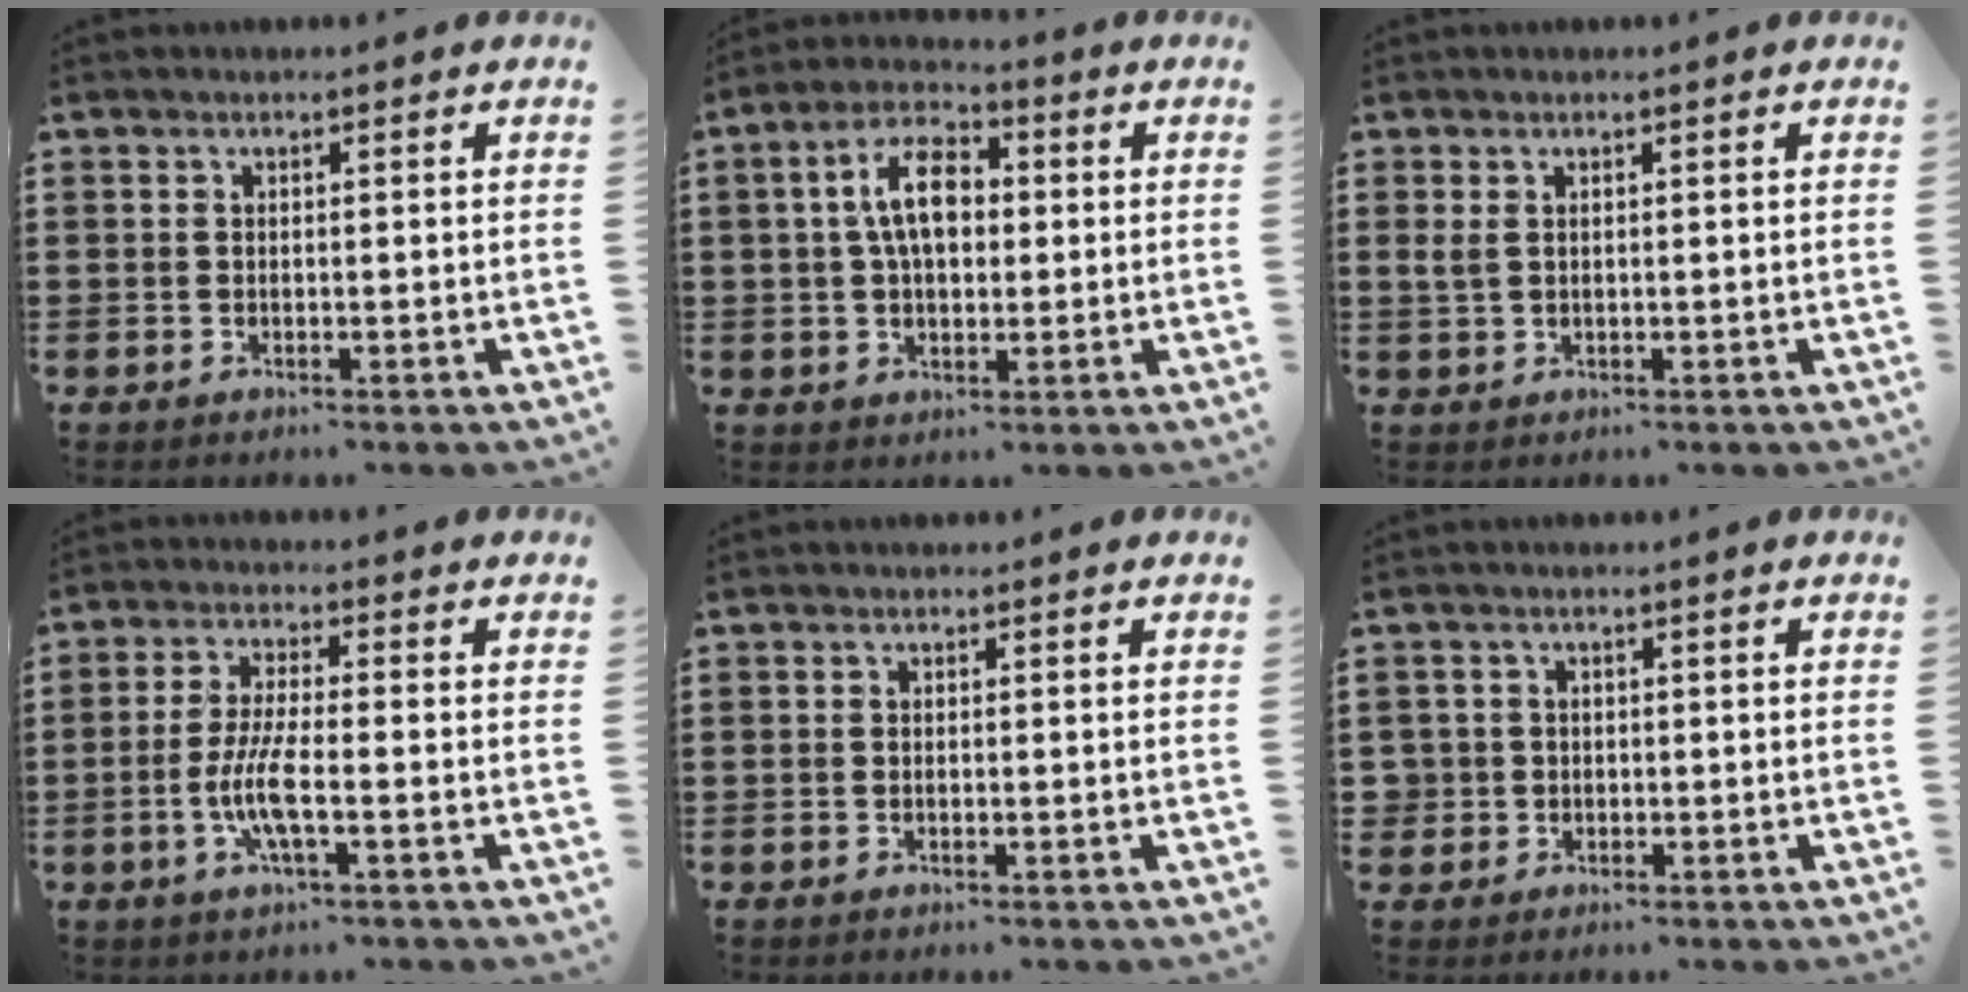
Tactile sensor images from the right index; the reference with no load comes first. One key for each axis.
{"total": 8.5, "fx": 1.1, "fy": 4.5, "fz": 7.1, "tx": -0.139, "ty": 0.014, "tz": 0.013}
{"total": 1.5, "fx": 0.5, "fy": 0.9, "fz": 1.0, "tx": -0.030, "ty": 0.003, "tz": 0.007}
{"total": 6.6, "fx": -2.0, "fy": 1.4, "fz": 6.2, "tx": -0.139, "ty": -0.013, "tz": -0.044}
{"total": 0.0}
{"total": 1.9, "fx": -0.4, "fy": 1.8, "fz": 0.1, "tx": -0.011, "ty": 0.007, "tz": -0.012}